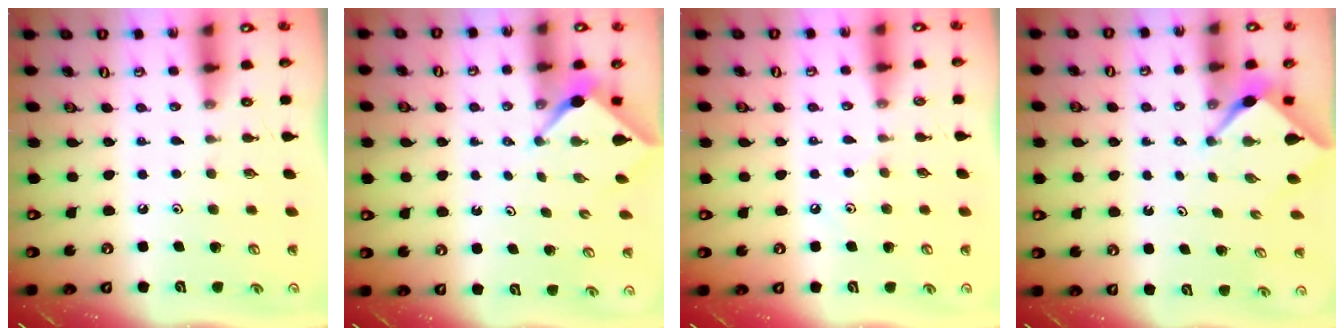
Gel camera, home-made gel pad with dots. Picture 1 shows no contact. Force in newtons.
{"total": 2.5, "press": 2.5, "slide": 0.2}
{"total": 3.9, "press": 3.9, "slide": 0.6}
{"total": 2.3, "press": 2.3, "slide": 0.3}